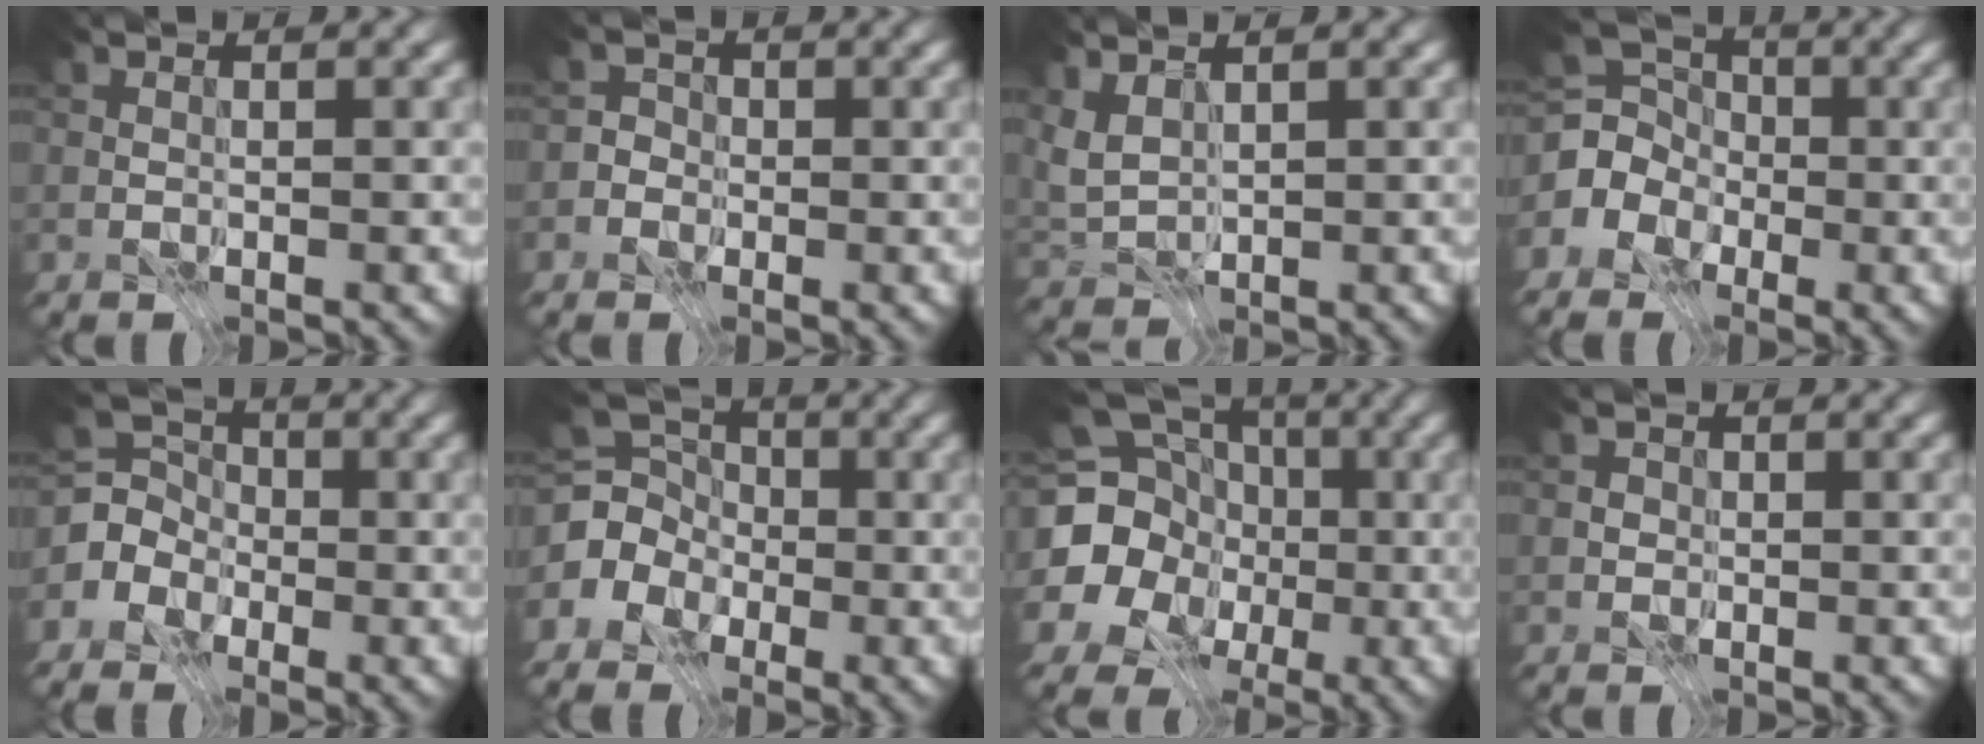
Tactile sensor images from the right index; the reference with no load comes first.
{"total": 2.6, "force": [-0.9, 2.3, 0.5], "torque": [0.021, 0.015, -0.039]}
{"total": 2.5, "force": [1.3, 1.4, 1.6], "torque": [-0.041, 0.001, 0.026]}
{"total": 4.7, "force": [-1.7, 4.1, 1.4], "torque": [-0.022, 0.002, -0.055]}
{"total": 4.2, "force": [-1.9, 3.7, 0.9], "torque": [-0.001, 0.005, -0.061]}
{"total": 5.2, "force": [-1.6, 4.6, 1.9], "torque": [-0.031, -0.002, -0.053]}
{"total": 16.1, "force": [-0.4, 14.6, 6.8], "torque": [-0.170, 0.008, -0.034]}
{"total": 1.0, "force": [-0.4, 0.9, 0.1], "torque": [0.003, -0.001, -0.007]}